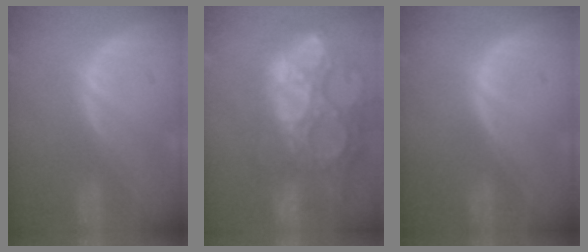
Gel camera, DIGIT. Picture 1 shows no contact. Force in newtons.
{"total": 15.7, "press": 12.9, "slide": 8.9}
{"total": 0.0}